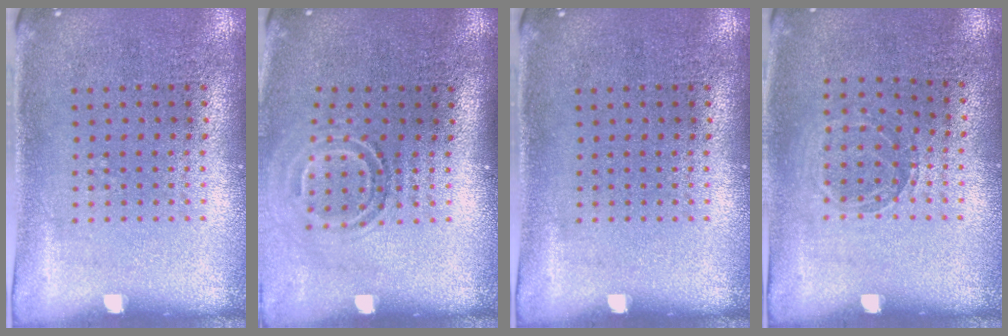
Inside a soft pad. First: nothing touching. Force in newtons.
{"total": 1.7, "press": 1.1, "slide": 1.2}
{"total": 0.0}
{"total": 0.9, "press": 0.9, "slide": 0.1}